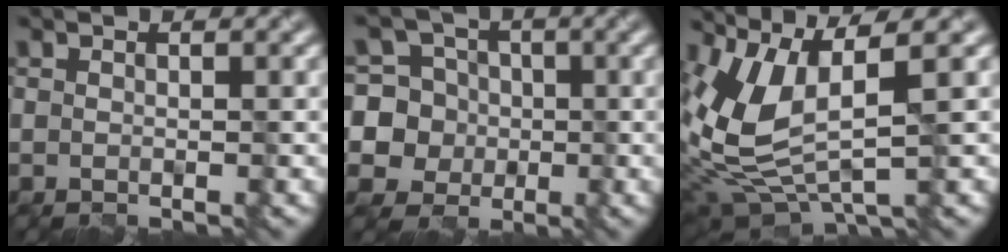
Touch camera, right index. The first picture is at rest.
{"total": 8.2, "force": [-0.3, 7.9, 2.2], "torque": [-0.070, 0.032, -0.032]}
{"total": 7.8, "force": [1.1, 2.8, 7.2], "torque": [-0.167, -0.005, 0.023]}